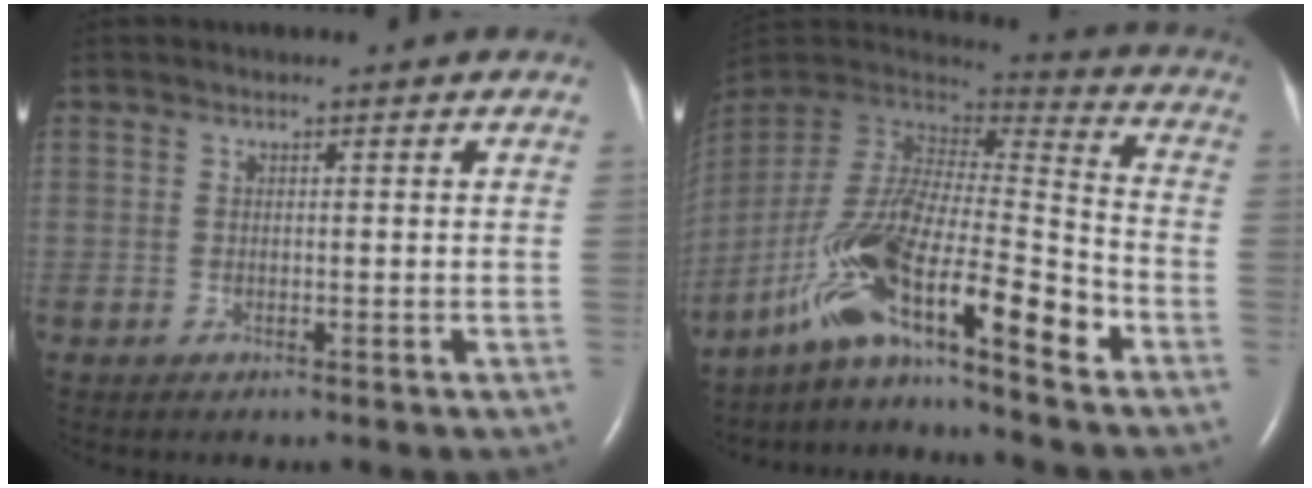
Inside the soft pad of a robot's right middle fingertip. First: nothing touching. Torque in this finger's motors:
{"motor_torque": [0.81, -0.66, 0.53, 0.21]}